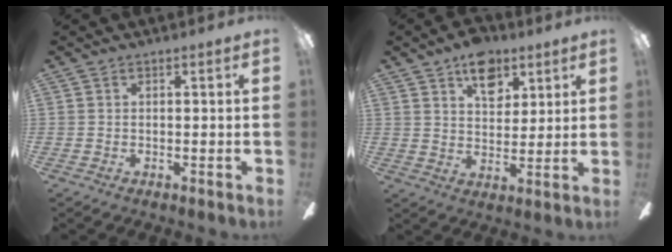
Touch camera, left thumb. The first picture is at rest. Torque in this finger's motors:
{"motor_torque": [0.71, 0.50, 0.56, -0.51, 0.01]}